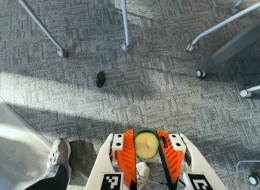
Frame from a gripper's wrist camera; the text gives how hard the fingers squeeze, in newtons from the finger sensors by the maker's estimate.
{"total": 8.7, "left": 9.0, "right": 8.5}